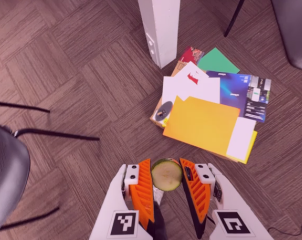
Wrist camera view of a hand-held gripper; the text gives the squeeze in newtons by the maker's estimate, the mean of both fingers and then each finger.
{"total": 9.1, "left": 9.2, "right": 9.1}